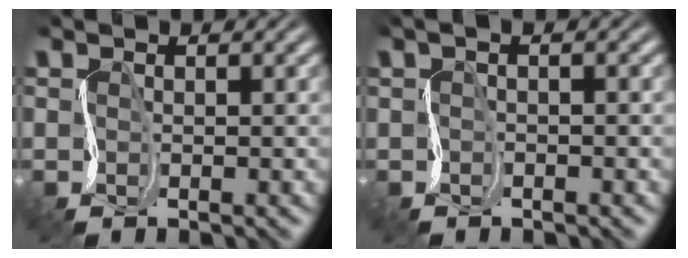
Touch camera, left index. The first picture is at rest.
{"total": 1.2, "force": [0.2, 0.4, 1.1], "torque": [-0.021, 0.006, -0.002]}